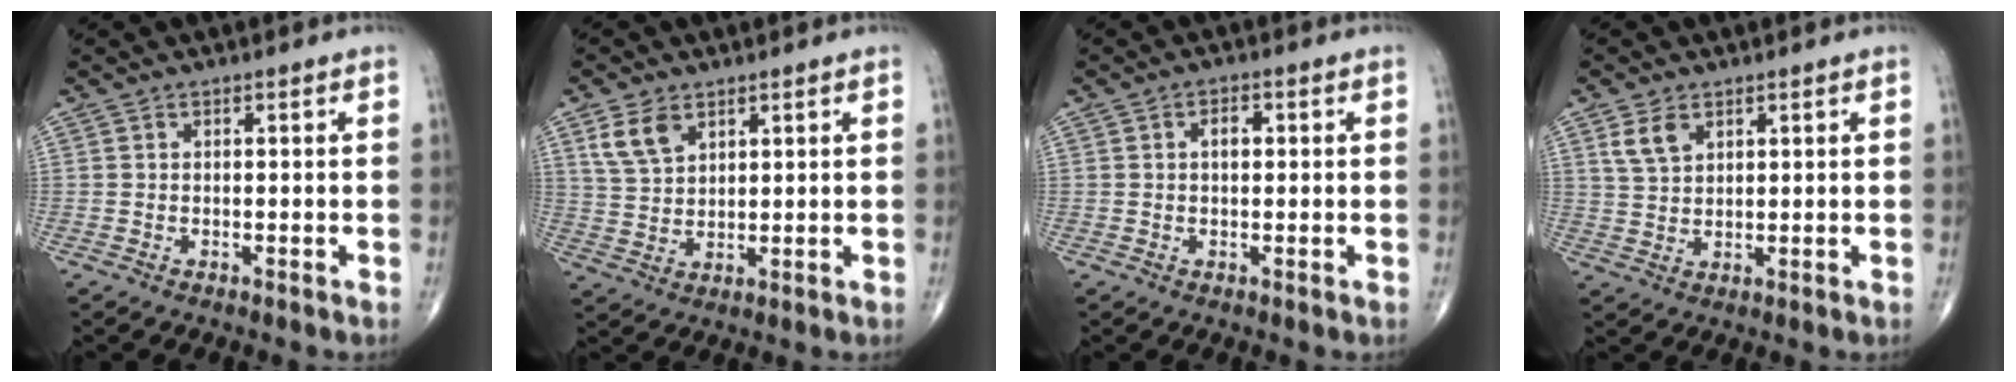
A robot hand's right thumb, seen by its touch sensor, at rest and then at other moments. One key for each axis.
{"total": 6.3, "fx": 3.4, "fy": 3.8, "fz": 3.7, "tx": -0.063, "ty": -0.011, "tz": 0.075}
{"total": 2.5, "fx": 0.4, "fy": 1.5, "fz": 2.0, "tx": -0.030, "ty": 0.006, "tz": 0.006}
{"total": 4.5, "fx": 2.4, "fy": 2.8, "fz": 2.6, "tx": -0.044, "ty": -0.008, "tz": 0.053}